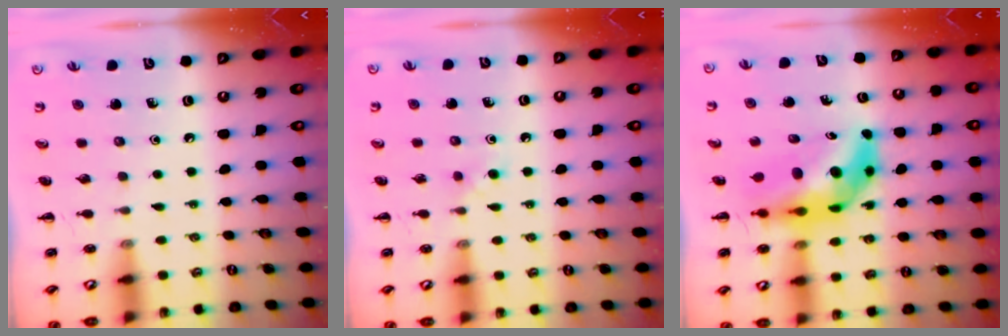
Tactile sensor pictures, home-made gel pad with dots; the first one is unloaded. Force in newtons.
{"total": 3.0, "press": 2.6, "slide": 1.4}
{"total": 9.9, "press": 9.3, "slide": 3.3}